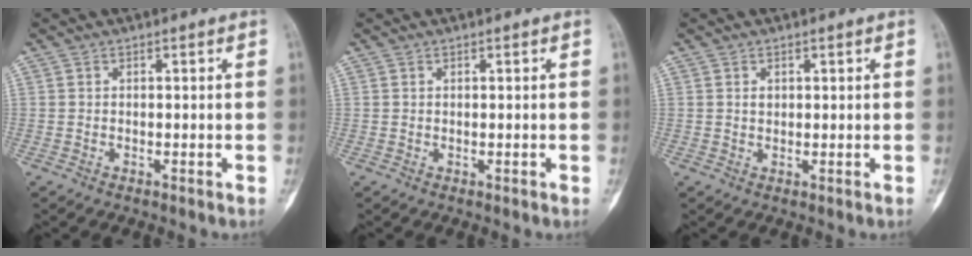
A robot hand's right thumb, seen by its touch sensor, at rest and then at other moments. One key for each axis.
{"total": 0.0}
{"total": 1.2, "fx": 0.4, "fy": 0.9, "fz": 0.6, "tx": 0.001, "ty": 0.004, "tz": 0.007}